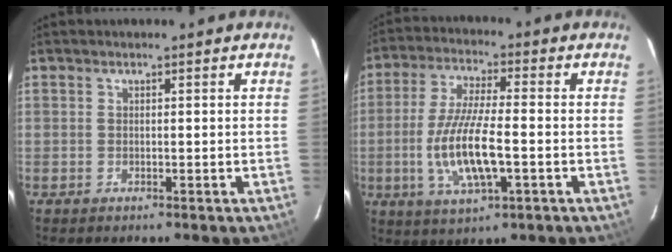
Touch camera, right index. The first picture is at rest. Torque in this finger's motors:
{"motor_torque": [1.24, -0.90, 0.68, 0.21]}